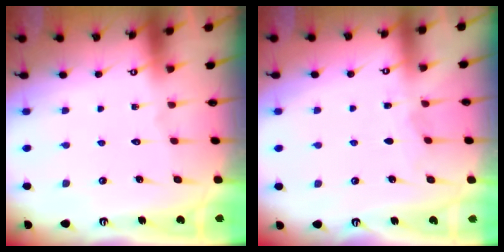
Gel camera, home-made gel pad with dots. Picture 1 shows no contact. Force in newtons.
{"total": 3.7, "press": 3.7, "slide": 0.5}